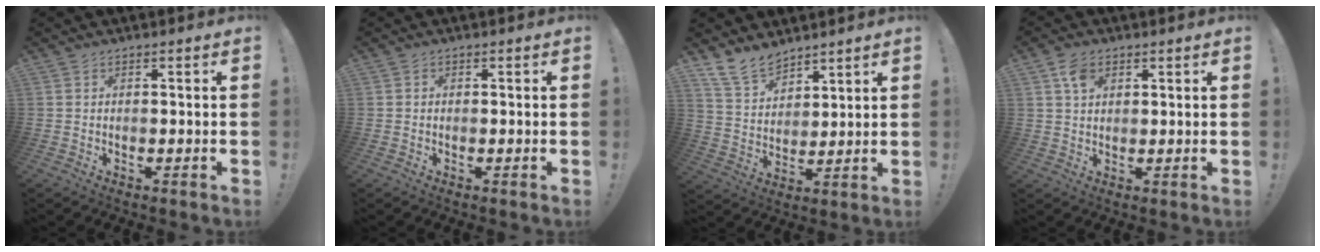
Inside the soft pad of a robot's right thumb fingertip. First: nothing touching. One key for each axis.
{"total": 0.5, "fx": -0.2, "fy": 0.4, "fz": 0.1, "tx": -0.001, "ty": 0.001, "tz": -0.004}
{"total": 11.1, "fx": 9.2, "fy": 5.4, "fz": 3.2, "tx": -0.058, "ty": -0.065, "tz": 0.181}
{"total": 4.7, "fx": 2.4, "fy": 3.2, "fz": 2.5, "tx": -0.032, "ty": -0.008, "tz": 0.042}